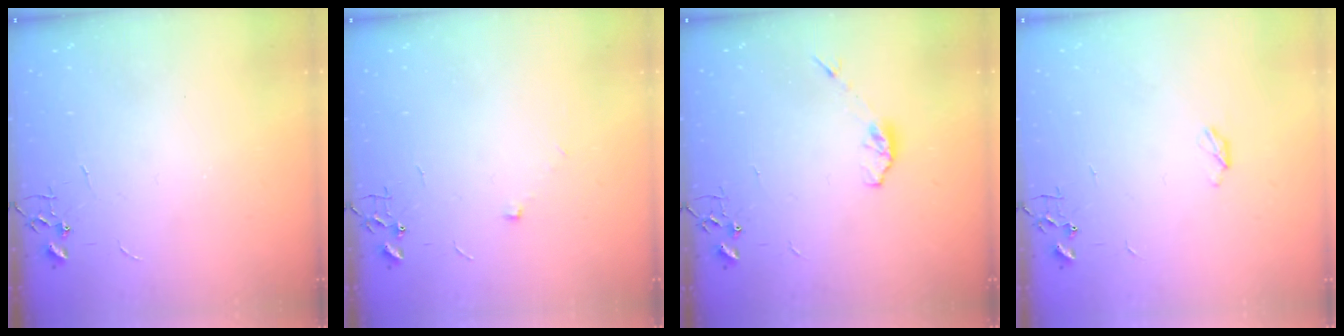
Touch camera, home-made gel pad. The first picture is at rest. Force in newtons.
{"total": 4.1, "press": 3.9, "slide": 1.1}
{"total": 4.3, "press": 4.1, "slide": 1.1}
{"total": 2.9, "press": 2.9, "slide": 0.5}